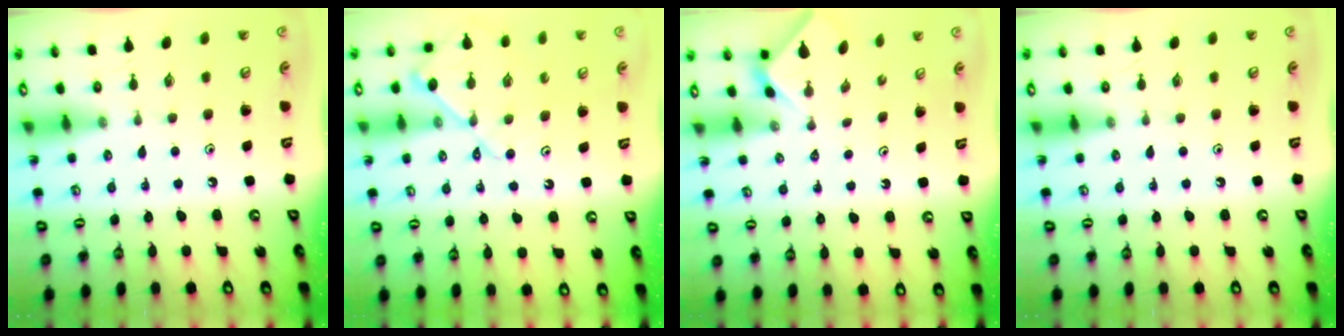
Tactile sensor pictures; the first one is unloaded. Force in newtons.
{"total": 10.9, "press": 10.9, "slide": 1.2}
{"total": 1.3, "press": 1.3, "slide": 0.4}
{"total": 0.0}